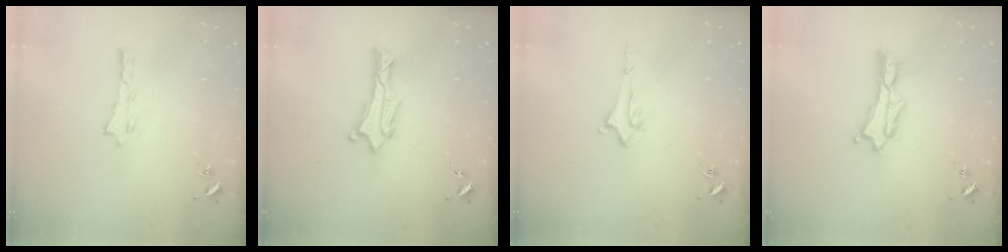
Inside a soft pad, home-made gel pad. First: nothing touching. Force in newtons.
{"total": 0.9, "press": 0.8, "slide": 0.1}
{"total": 1.5, "press": 1.5, "slide": 0.2}
{"total": 1.1, "press": 1.1, "slide": 0.2}